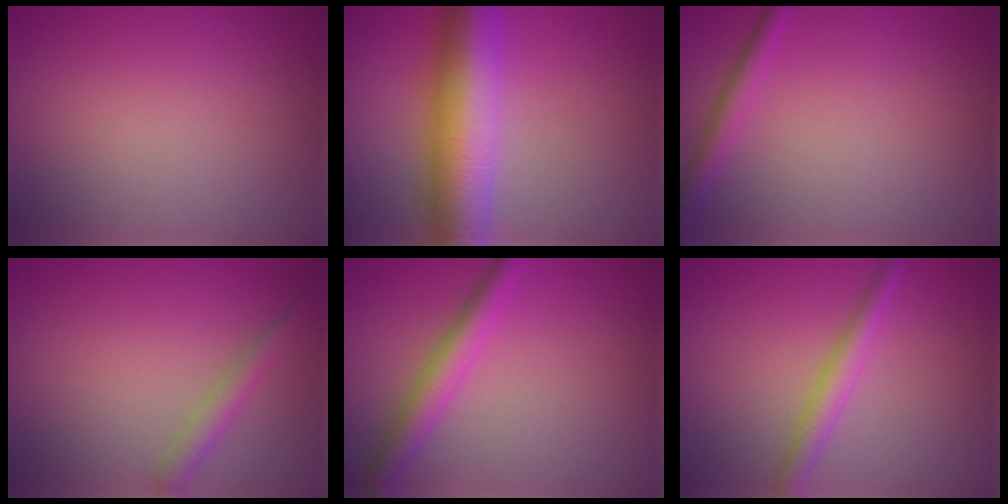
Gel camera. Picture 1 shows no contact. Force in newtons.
{"total": 10.7, "press": 10.7, "slide": 0.1}
{"total": 2.0, "press": 2.0, "slide": 0.1}
{"total": 1.9, "press": 1.9, "slide": 0.1}
{"total": 3.6, "press": 3.6, "slide": 0.2}
{"total": 2.7, "press": 2.7, "slide": 0.1}